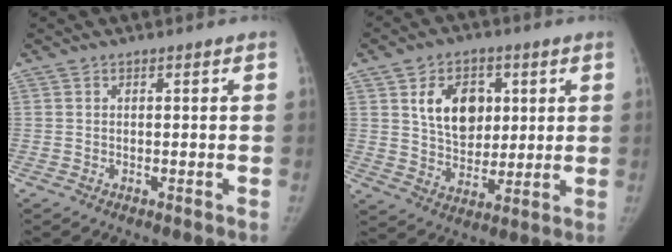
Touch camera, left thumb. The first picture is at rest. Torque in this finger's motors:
{"motor_torque": [1.39, 1.04, 0.41, -0.60, 0.04]}